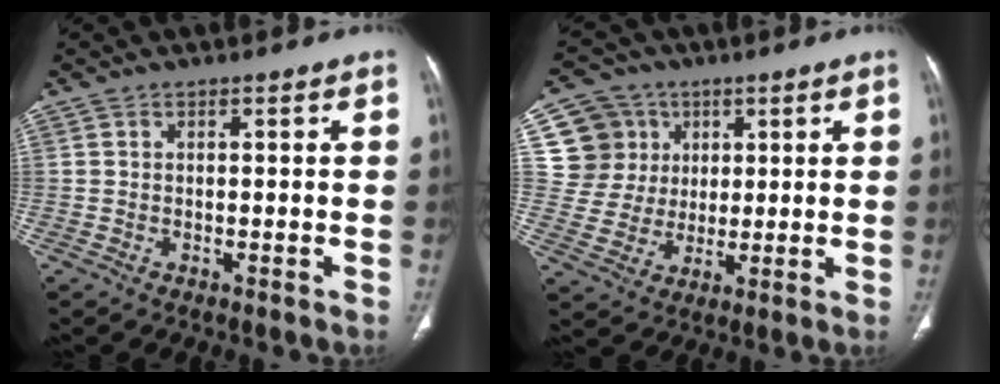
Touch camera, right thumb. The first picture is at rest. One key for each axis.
{"total": 11.1, "fx": 3.7, "fy": 10.4, "fz": 1.6, "tx": 0.010, "ty": -0.002, "tz": 0.072}